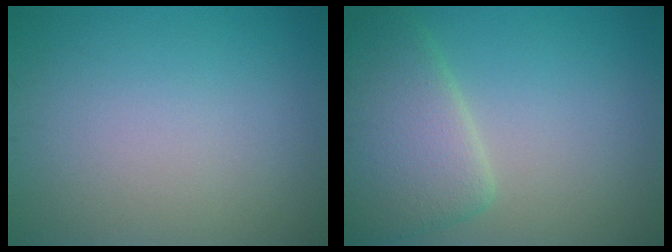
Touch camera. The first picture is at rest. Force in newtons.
{"total": 5.9, "press": 5.9, "slide": 0.5}